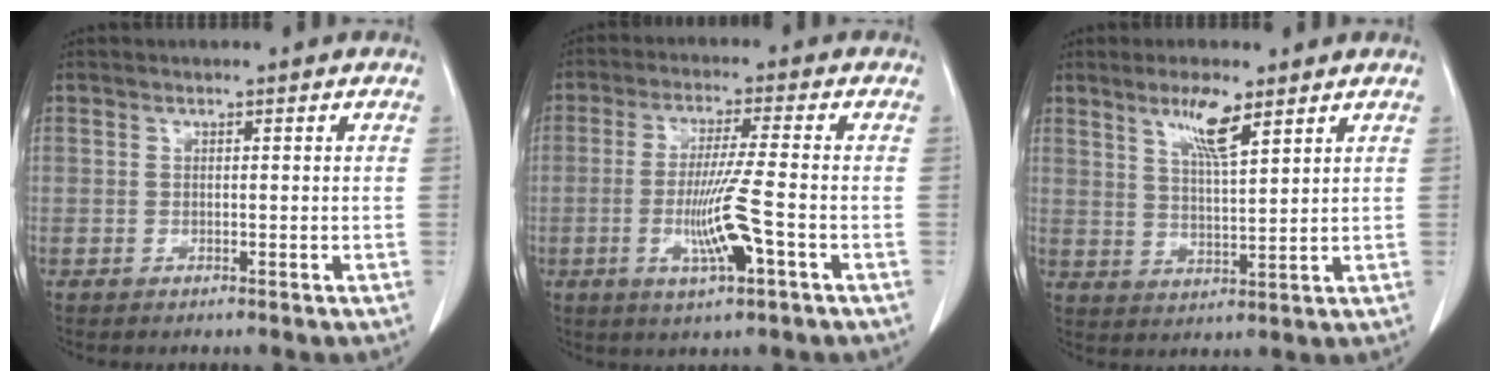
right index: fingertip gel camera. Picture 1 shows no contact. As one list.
[{"total": 8.7, "force": [-2.7, -0.3, 8.3], "torque": [-0.159, -0.012, -0.048]}, {"total": 6.4, "force": [4.0, 0.7, 5.0], "torque": [-0.095, -0.003, 0.073]}]